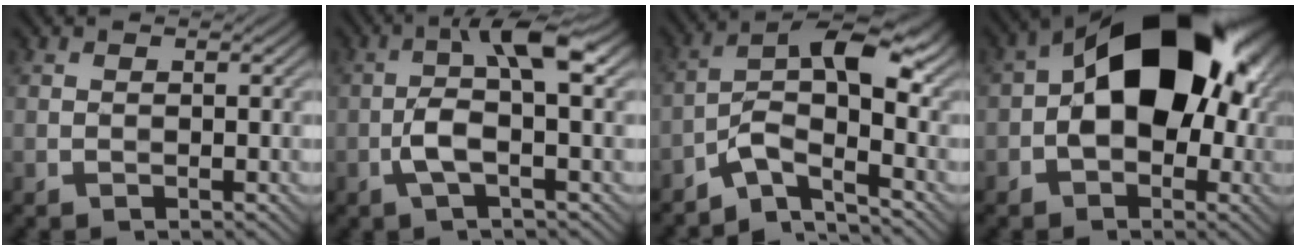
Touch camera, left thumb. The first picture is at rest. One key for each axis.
{"total": 6.5, "fx": -0.5, "fy": 1.7, "fz": 6.3, "tx": -0.122, "ty": 0.016, "tz": -0.020}
{"total": 7.1, "fx": -3.3, "fy": 2.2, "fz": 5.8, "tx": -0.093, "ty": 0.012, "tz": -0.074}
{"total": 16.6, "fx": 0.9, "fy": 10.4, "fz": 12.9, "tx": -0.158, "ty": 0.026, "tz": -0.005}